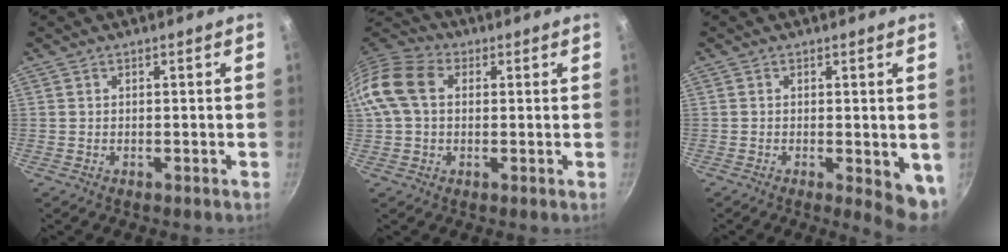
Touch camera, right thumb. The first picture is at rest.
{"total": 11.5, "force": [1.8, 8.3, 7.8], "torque": [-0.143, 0.023, 0.015]}
{"total": 6.1, "force": [-0.8, 2.2, 5.7], "torque": [-0.062, -0.008, -0.007]}